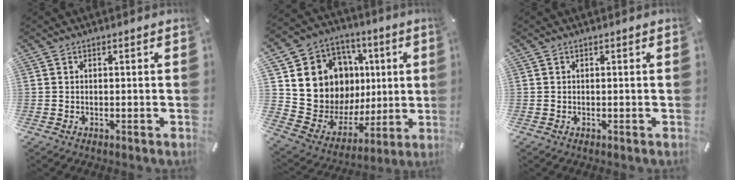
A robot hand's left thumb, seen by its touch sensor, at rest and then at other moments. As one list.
[{"total": 15.7, "force": [4.7, 13.9, 5.7], "torque": [-0.095, -0.046, 0.116]}, {"total": 0.0}]